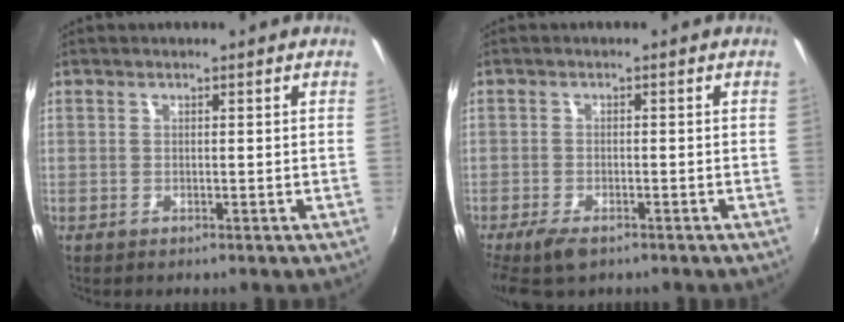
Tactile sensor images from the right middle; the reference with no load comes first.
{"total": 5.7, "force": [-4.0, 2.2, 3.5], "torque": [-0.087, -0.021, -0.072]}